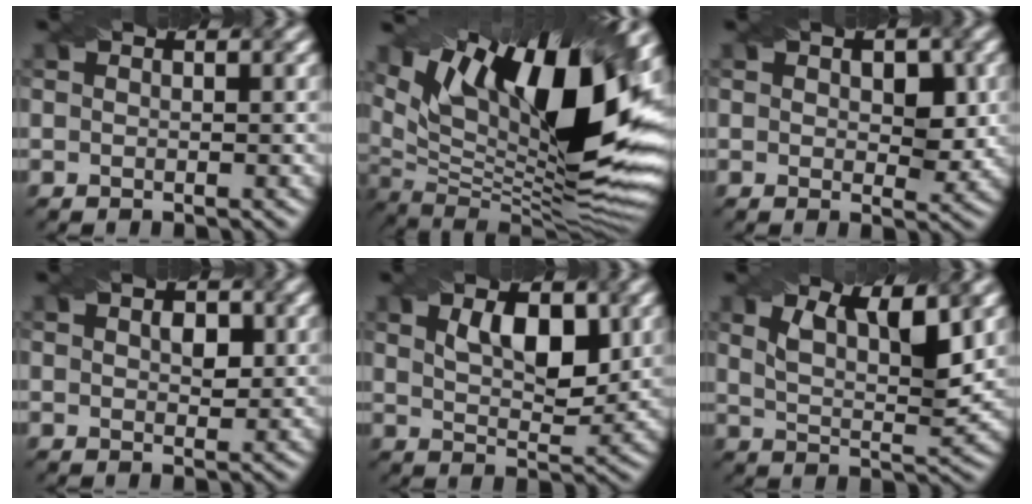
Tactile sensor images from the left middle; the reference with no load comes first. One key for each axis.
{"total": 17.2, "fx": 6.6, "fy": 6.6, "fz": 14.4, "tx": -0.236, "ty": 0.017, "tz": 0.116}
{"total": 3.6, "fx": 0.7, "fy": 2.1, "fz": 2.8, "tx": -0.036, "ty": -0.006, "tz": 0.013}
{"total": 2.1, "fx": 0.6, "fy": 1.3, "fz": 1.5, "tx": -0.020, "ty": -0.001, "tz": 0.012}
{"total": 5.1, "fx": 1.9, "fy": 2.3, "fz": 4.1, "tx": -0.072, "ty": -0.003, "tz": 0.033}
{"total": 5.8, "fx": 3.1, "fy": 1.7, "fz": 4.5, "tx": -0.082, "ty": -0.003, "tz": 0.052}